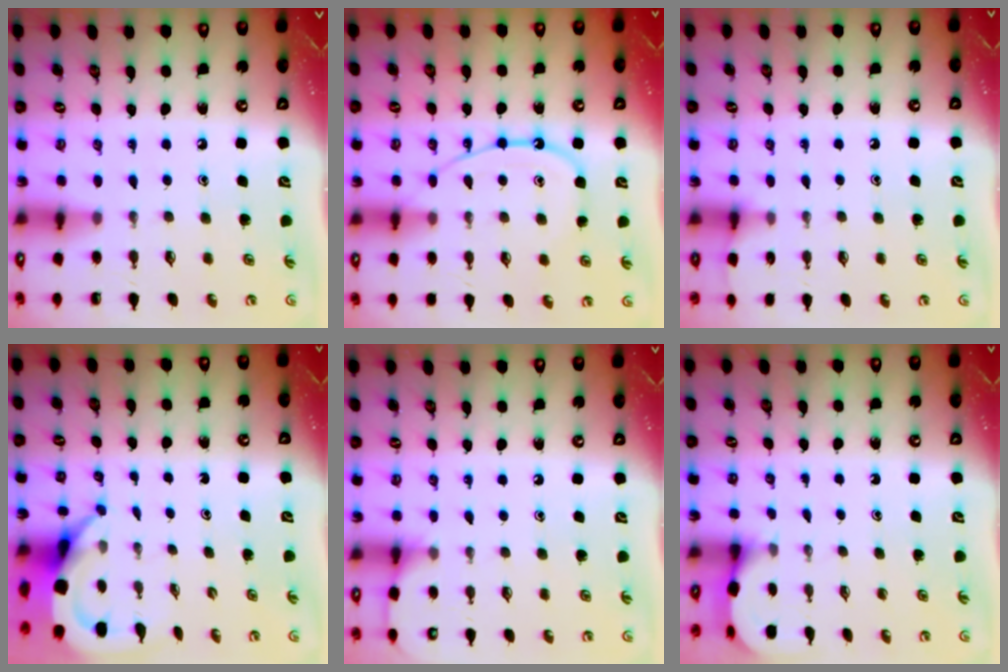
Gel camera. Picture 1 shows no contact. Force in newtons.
{"total": 11.9, "press": 11.8, "slide": 1.1}
{"total": 4.2, "press": 4.2, "slide": 0.6}
{"total": 4.4, "press": 4.3, "slide": 0.5}
{"total": 5.0, "press": 5.0, "slide": 0.7}
{"total": 2.6, "press": 2.6, "slide": 0.2}